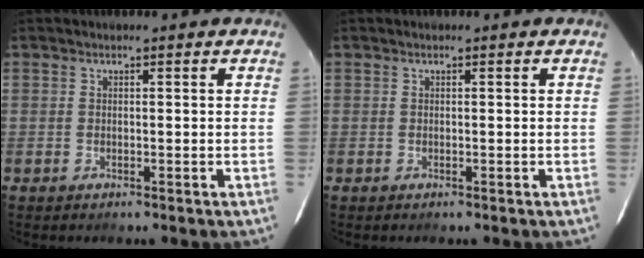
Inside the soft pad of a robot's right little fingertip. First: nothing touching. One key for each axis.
{"total": 0.0}